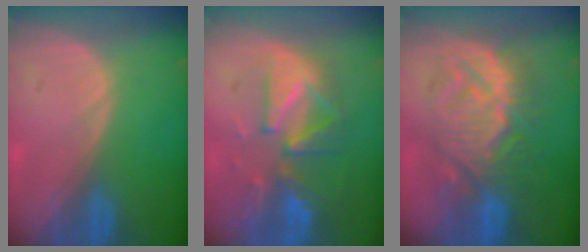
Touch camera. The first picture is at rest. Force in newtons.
{"total": 9.9, "press": 8.8, "slide": 4.7}
{"total": 10.3, "press": 10.3, "slide": 0.6}